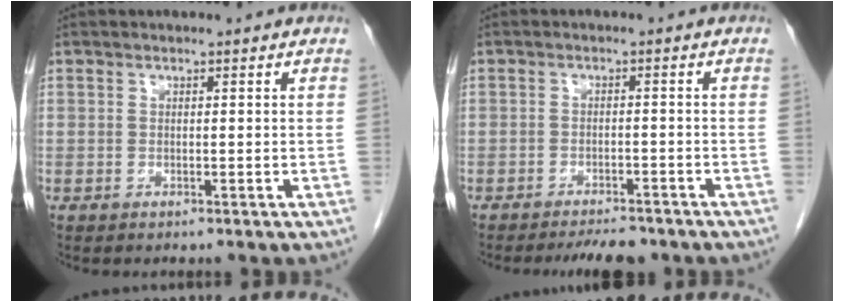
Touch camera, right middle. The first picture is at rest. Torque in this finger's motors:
{"motor_torque": [0.03, -0.02, 0.01, 0.03]}